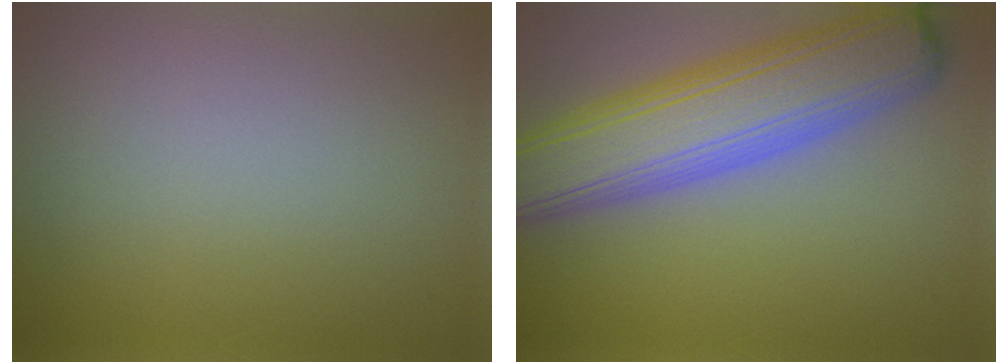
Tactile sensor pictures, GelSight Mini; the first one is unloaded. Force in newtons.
{"total": 10.0, "press": 10.0, "slide": 0.5}